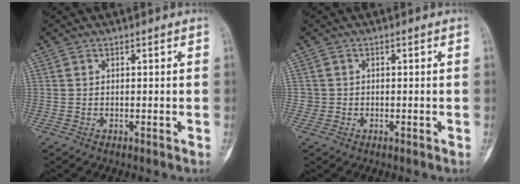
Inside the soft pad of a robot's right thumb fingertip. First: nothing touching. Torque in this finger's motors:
{"motor_torque": [-0.06, -0.19, 0.24, -0.04, -0.02]}